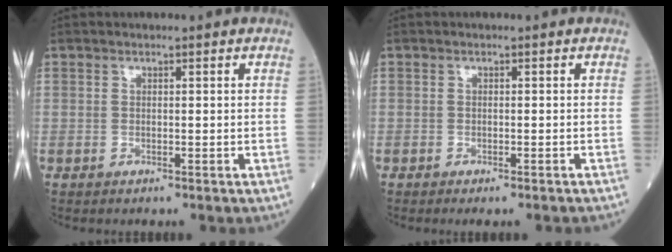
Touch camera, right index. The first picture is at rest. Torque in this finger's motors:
{"motor_torque": [-1.33, -0.81, -0.70, -0.21]}